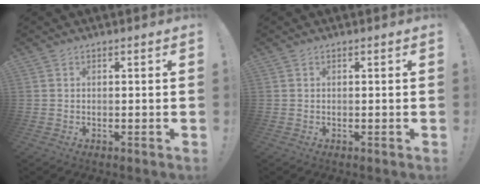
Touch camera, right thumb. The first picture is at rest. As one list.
[{"total": 0.0}]